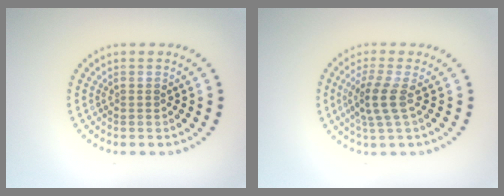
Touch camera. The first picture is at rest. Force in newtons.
{"total": 2.8, "press": 2.4, "slide": 1.4}